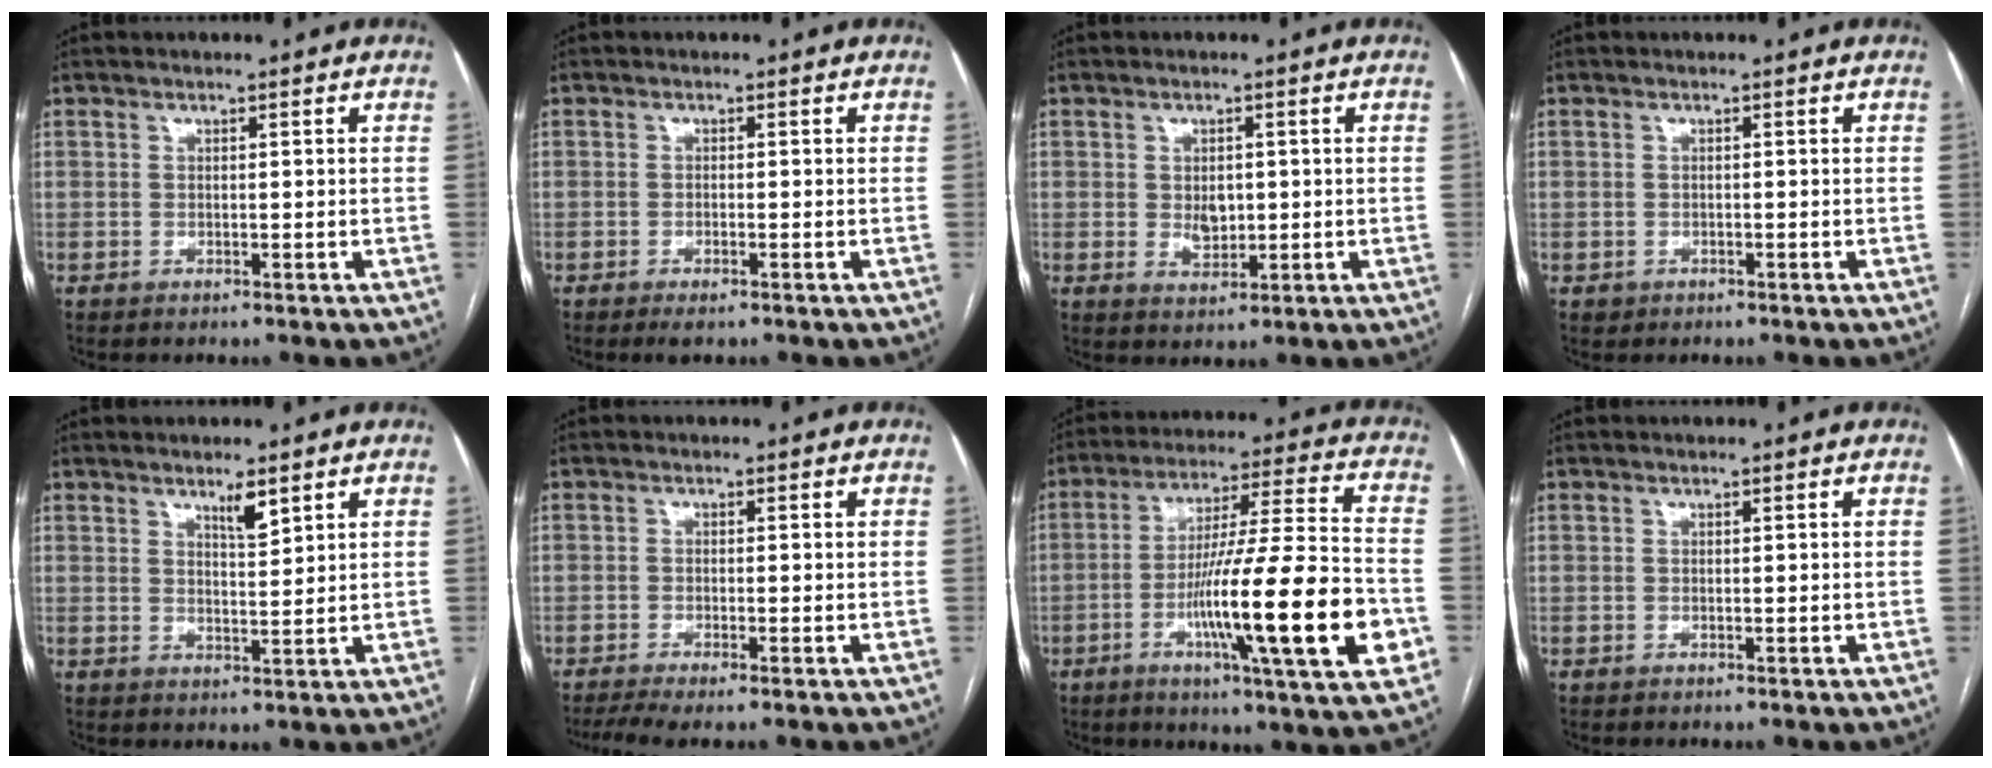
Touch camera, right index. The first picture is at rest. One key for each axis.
{"total": 2.0, "fx": -1.3, "fy": 0.5, "fz": 1.5, "tx": -0.027, "ty": -0.003, "tz": -0.018}
{"total": 3.2, "fx": 0.2, "fy": 2.1, "fz": 2.4, "tx": -0.039, "ty": -0.003, "tz": 0.010}
{"total": 1.0, "fx": -0.5, "fy": 0.9, "fz": 0.0, "tx": -0.005, "ty": 0.004, "tz": -0.005}
{"total": 3.3, "fx": 2.3, "fy": 0.5, "fz": 2.3, "tx": -0.042, "ty": -0.004, "tz": 0.041}
{"total": 5.4, "fx": -3.8, "fy": 0.4, "fz": 3.8, "tx": -0.069, "ty": -0.006, "tz": -0.066}
{"total": 21.6, "fx": -6.2, "fy": 0.6, "fz": 20.7, "tx": -0.311, "ty": -0.014, "tz": -0.098}
{"total": 0.0}